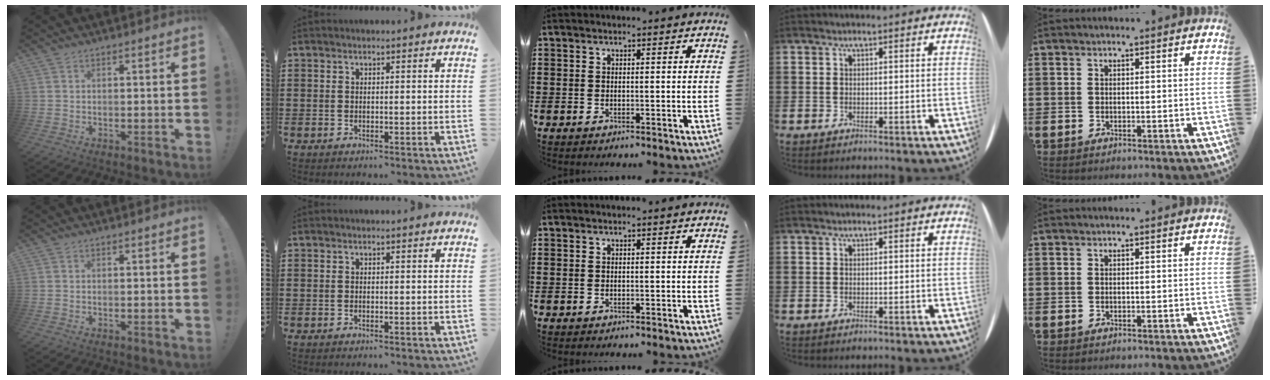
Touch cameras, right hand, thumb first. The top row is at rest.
{}